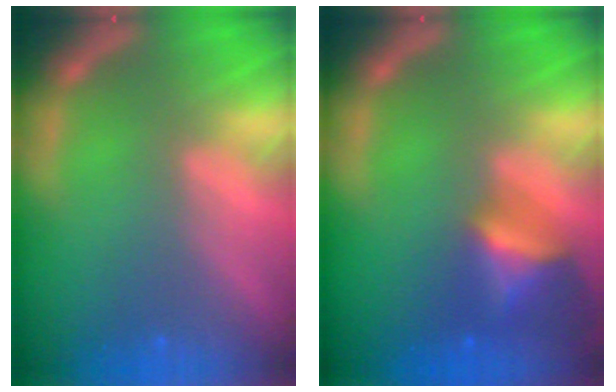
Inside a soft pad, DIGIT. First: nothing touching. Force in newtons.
{"total": 4.9}